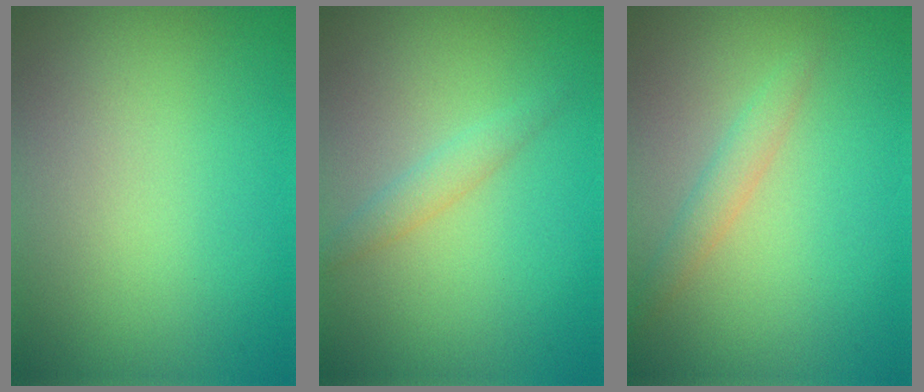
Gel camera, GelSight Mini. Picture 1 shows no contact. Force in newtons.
{"total": 1.5, "press": 1.5, "slide": 0.1}
{"total": 1.6, "press": 1.6, "slide": 0.0}